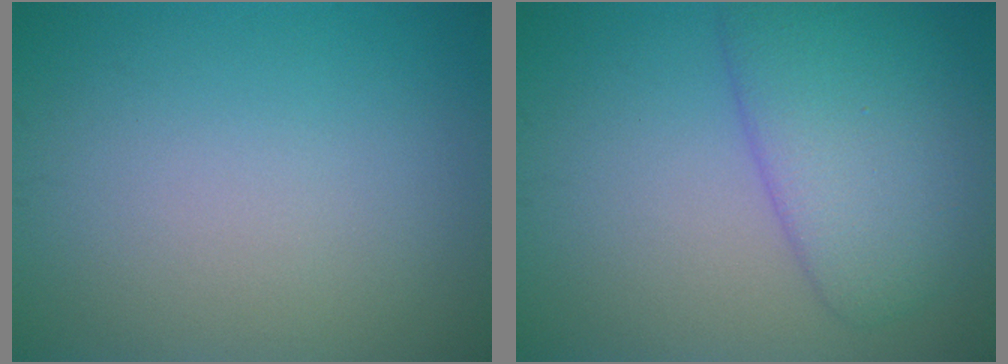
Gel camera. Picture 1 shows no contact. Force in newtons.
{"total": 5.9, "press": 5.9, "slide": 0.4}